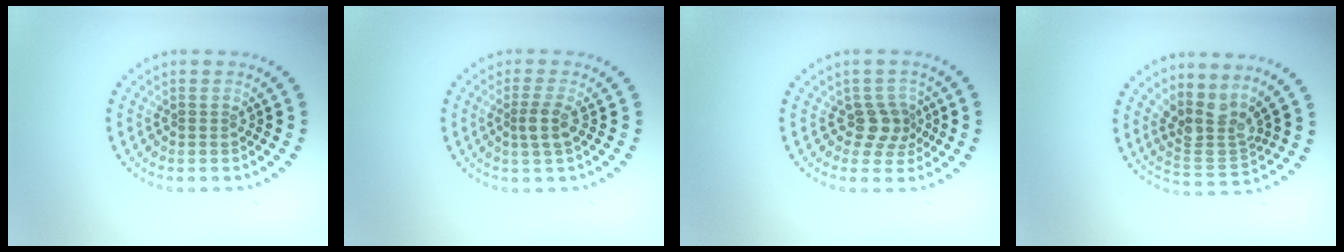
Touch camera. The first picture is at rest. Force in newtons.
{"total": 2.0, "press": 1.6, "slide": 1.2}
{"total": 2.5, "press": 1.9, "slide": 1.6}
{"total": 3.7, "press": 2.7, "slide": 2.6}